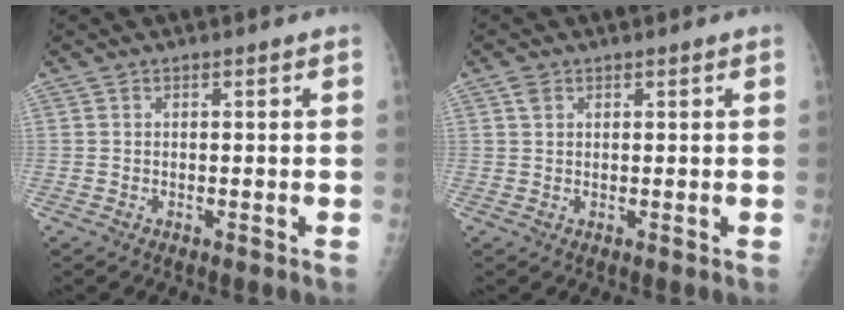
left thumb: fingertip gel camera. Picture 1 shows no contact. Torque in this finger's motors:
{"motor_torque": [0.30, 0.08, 0.19, -0.26, 0.05]}